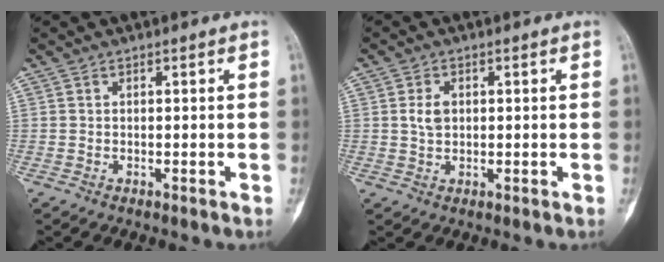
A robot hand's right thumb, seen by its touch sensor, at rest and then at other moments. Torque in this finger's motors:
{"motor_torque": [-0.15, 0.15, 0.46, 0.05, 0.00]}